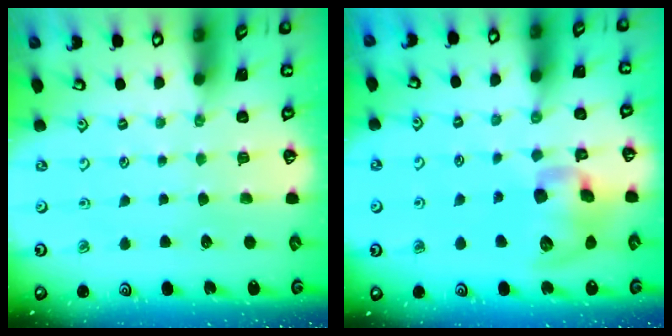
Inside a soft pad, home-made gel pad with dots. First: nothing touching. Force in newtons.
{"total": 13.6, "press": 13.4, "slide": 2.1}